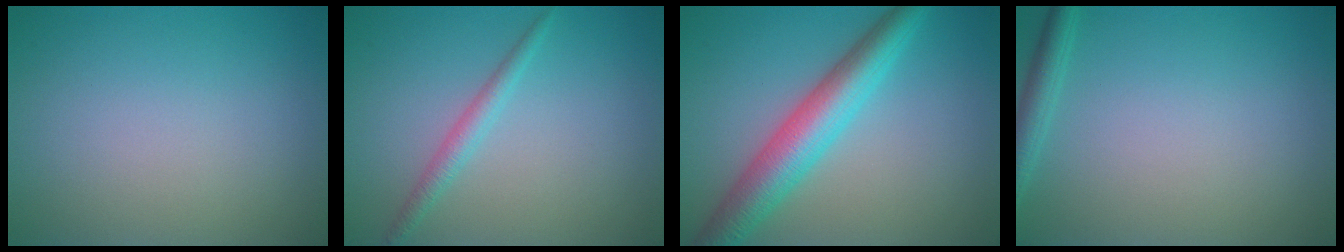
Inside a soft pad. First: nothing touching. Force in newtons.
{"total": 1.7, "press": 1.7, "slide": 0.0}
{"total": 6.3, "press": 6.3, "slide": 0.1}
{"total": 1.9, "press": 1.9, "slide": 0.1}